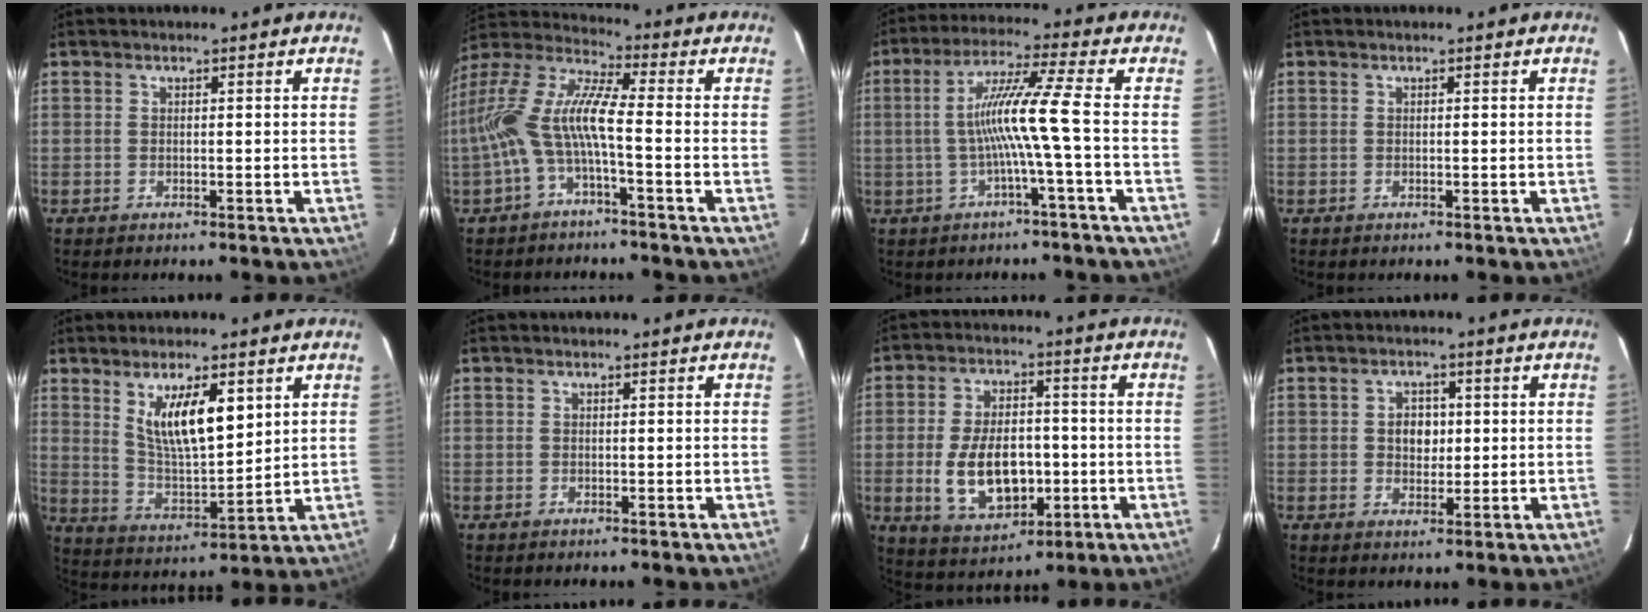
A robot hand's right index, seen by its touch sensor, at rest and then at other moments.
{"total": 12.8, "force": [-2.5, 2.4, 12.3], "torque": [-0.251, 0.011, -0.054]}
{"total": 9.3, "force": [-1.9, -2.1, 8.8], "torque": [-0.168, 0.004, -0.028]}
{"total": 0.0}
{"total": 11.8, "force": [5.1, 3.9, 9.9], "torque": [-0.172, -0.006, 0.107]}
{"total": 0.0}
{"total": 13.4, "force": [-2.4, 7.8, 10.6], "torque": [-0.214, -0.001, -0.023]}
{"total": 4.2, "force": [0.4, 3.3, 2.4], "torque": [-0.038, 0.010, 0.009]}